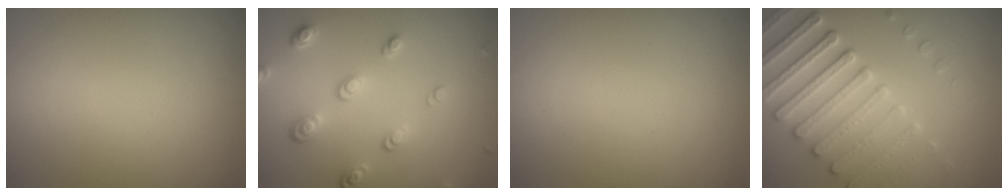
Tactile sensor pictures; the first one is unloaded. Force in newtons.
{"total": 3.5, "press": 2.6, "slide": 2.3}
{"total": 0.0}
{"total": 5.6, "press": 5.1, "slide": 2.2}